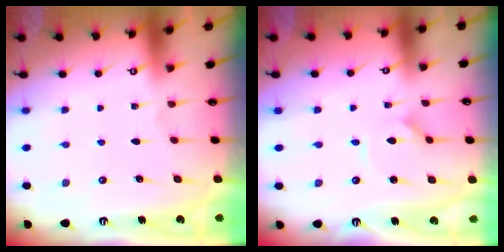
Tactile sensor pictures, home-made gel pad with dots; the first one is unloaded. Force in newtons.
{"total": 1.5, "press": 1.5, "slide": 0.0}